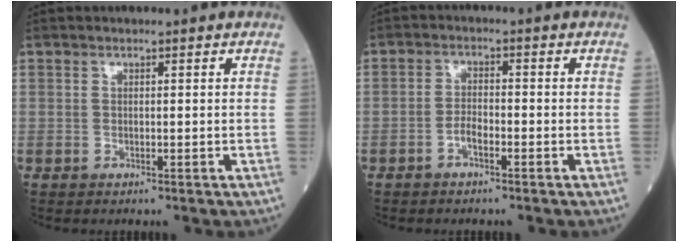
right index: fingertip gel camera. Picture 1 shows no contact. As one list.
[{"total": 2.3, "force": [-1.3, 0.7, 1.7], "torque": [-0.033, 0.006, -0.025]}]